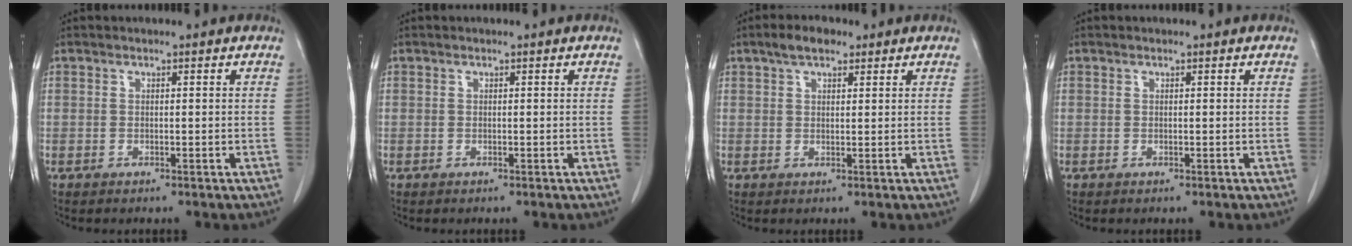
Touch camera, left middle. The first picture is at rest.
{"total": 0.0}
{"total": 3.9, "force": [2.6, 1.7, 2.3], "torque": [-0.044, 0.013, 0.043]}
{"total": 0.0}